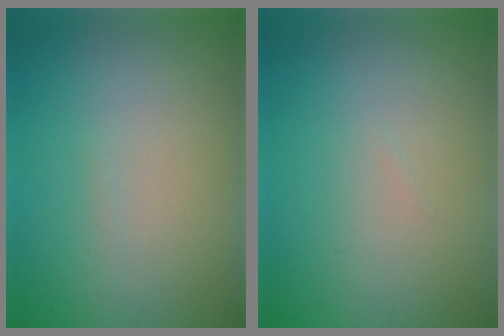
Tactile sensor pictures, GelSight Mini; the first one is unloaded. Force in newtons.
{"total": 0.0}